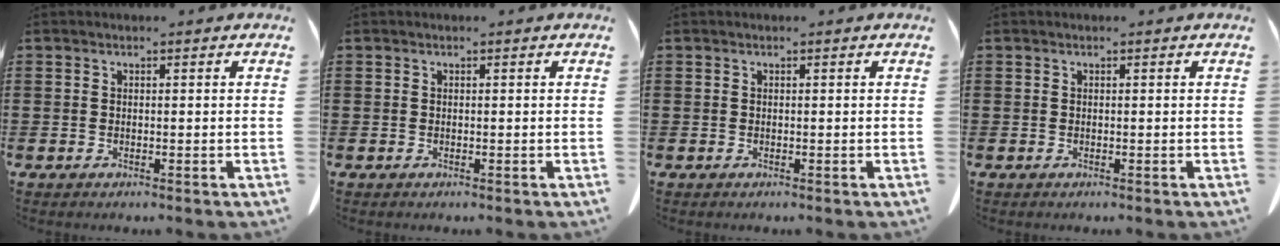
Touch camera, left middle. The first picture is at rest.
{"total": 0.0}
{"total": 0.0}
{"total": 0.0}